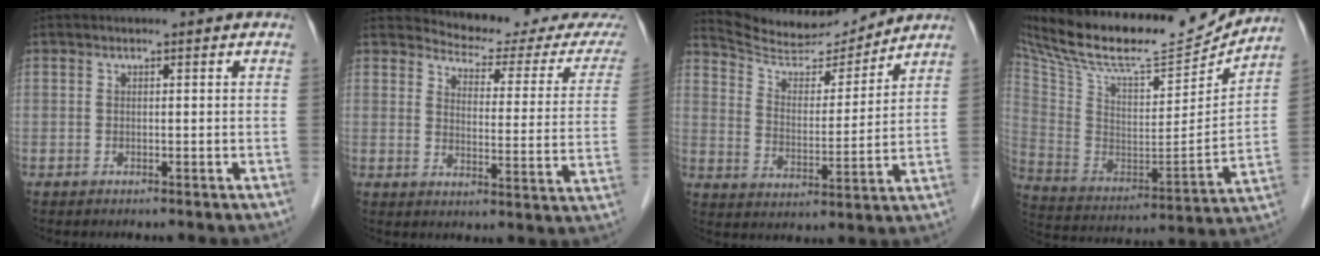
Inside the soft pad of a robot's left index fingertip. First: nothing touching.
{"total": 14.2, "force": [14.0, 0.9, 2.5], "torque": [-0.020, -0.076, 0.150]}
{"total": 11.6, "force": [11.5, 1.0, 1.5], "torque": [-0.031, -0.004, 0.199]}
{"total": 26.1, "force": [23.1, 5.0, 11.0], "torque": [-0.208, -0.023, 0.363]}